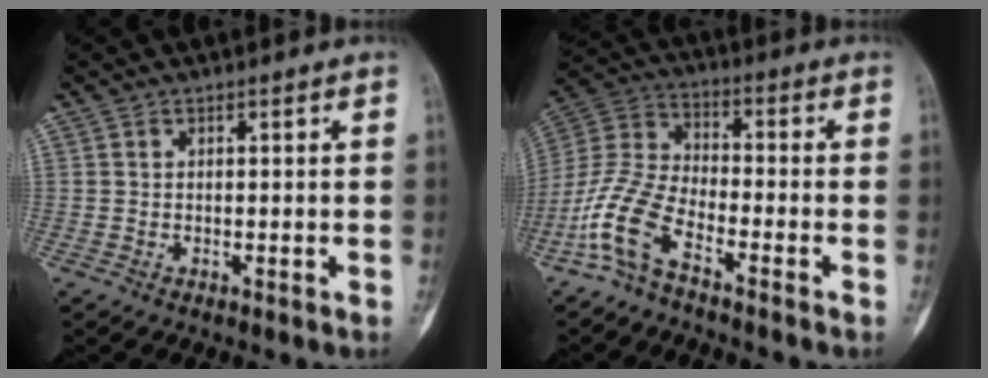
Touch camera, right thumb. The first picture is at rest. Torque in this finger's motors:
{"motor_torque": [0.84, -0.06, 1.14, -0.90, 0.41]}